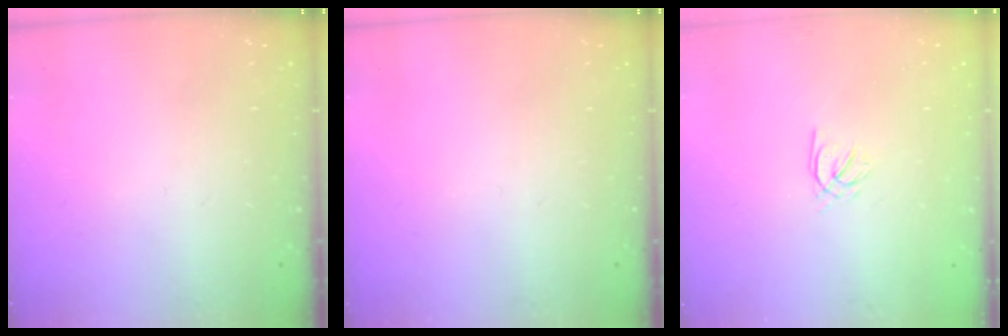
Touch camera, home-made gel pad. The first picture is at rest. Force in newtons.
{"total": 0.0}
{"total": 2.0, "press": 1.9, "slide": 0.5}